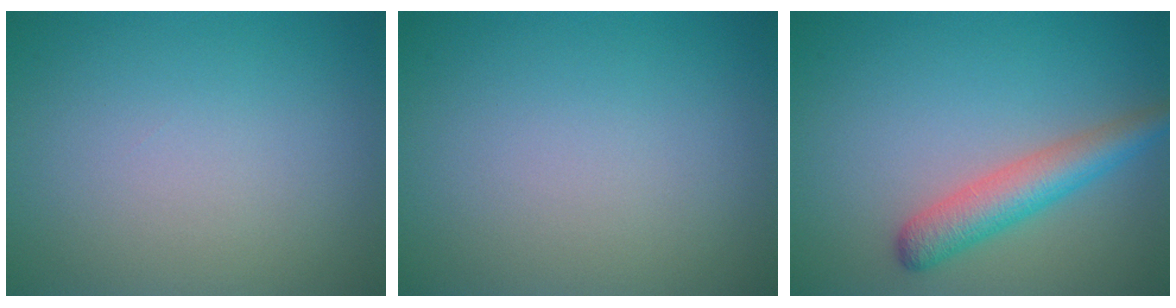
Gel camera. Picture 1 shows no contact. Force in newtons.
{"total": 0.0}
{"total": 4.0, "press": 4.0, "slide": 0.1}